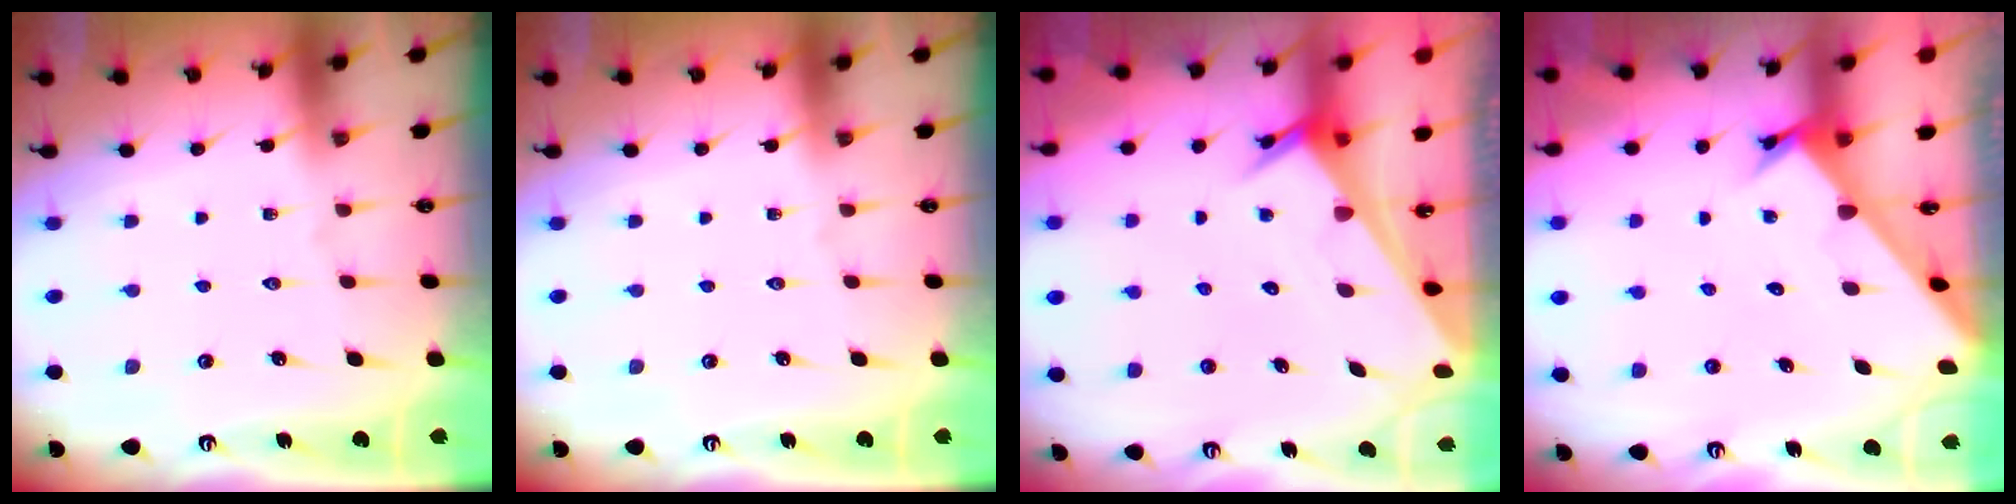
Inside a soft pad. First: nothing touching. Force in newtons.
{"total": 0.0}
{"total": 3.1, "press": 3.1, "slide": 0.2}
{"total": 2.4, "press": 2.4, "slide": 0.2}